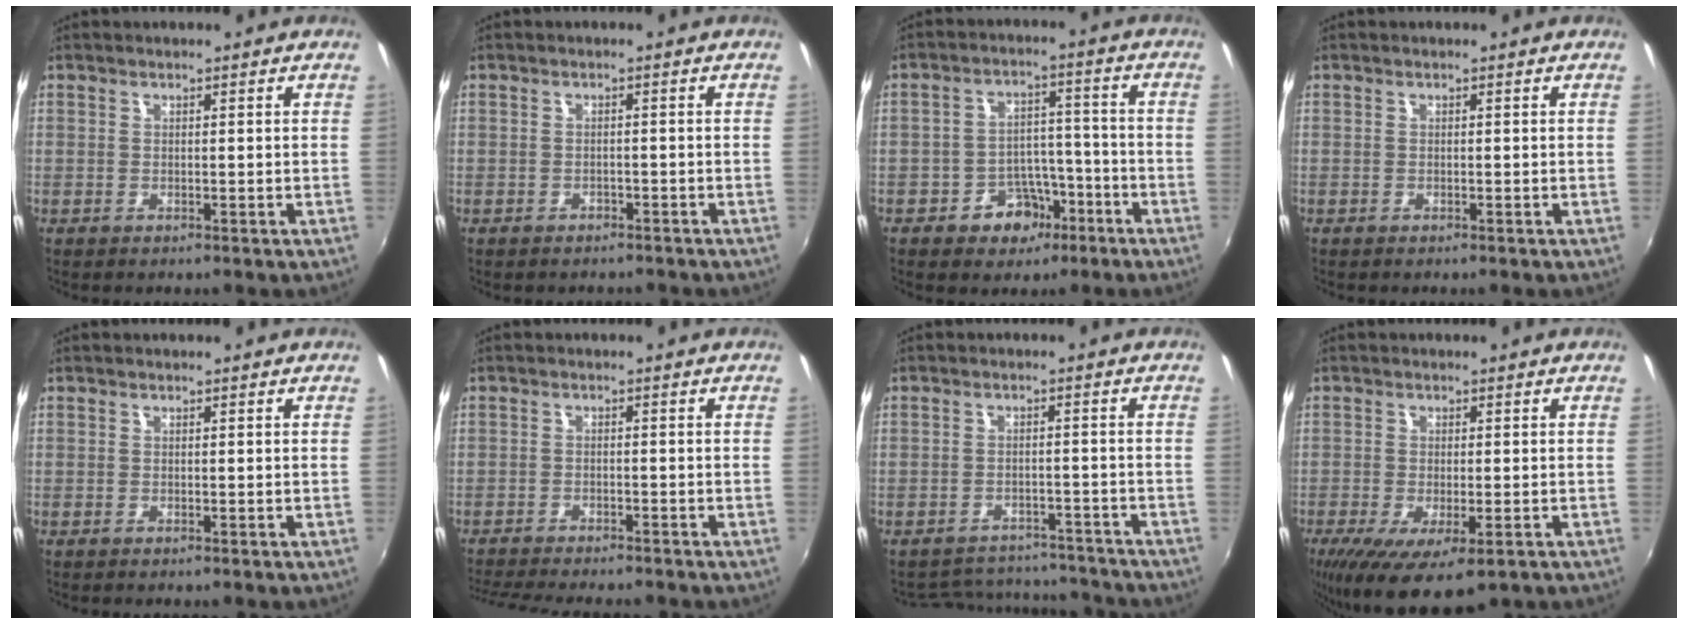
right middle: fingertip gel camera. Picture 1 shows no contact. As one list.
[{"total": 2.7, "force": [-2.3, 1.3, 0.6], "torque": [-0.016, -0.009, -0.030]}, {"total": 8.1, "force": [-4.7, 5.8, 3.1], "torque": [-0.064, 0.025, -0.061]}, {"total": 0.0}, {"total": 0.0}, {"total": 10.0, "force": [-9.0, 1.4, 4.0], "torque": [-0.098, -0.021, -0.142]}, {"total": 11.0, "force": [-10.3, 3.6, 1.2], "torque": [-0.033, 0.025, -0.130]}, {"total": 11.2, "force": [-5.8, 4.1, 8.6], "torque": [-0.169, -0.051, -0.086]}]